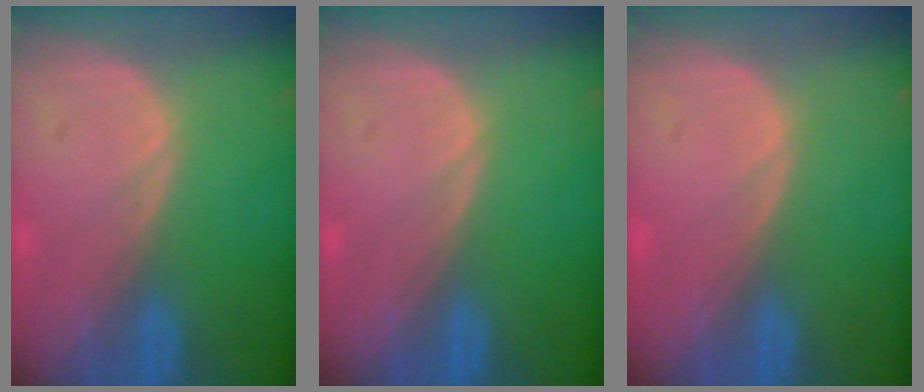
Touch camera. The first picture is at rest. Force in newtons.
{"total": 0.0}
{"total": 0.6, "press": 0.0, "slide": 0.6}